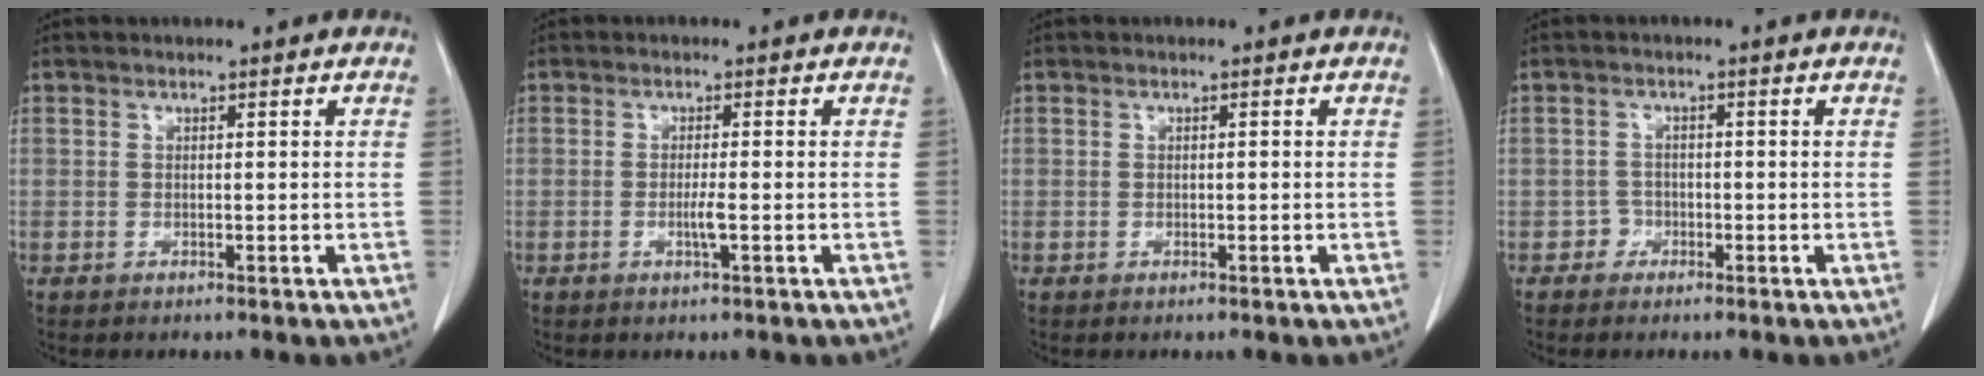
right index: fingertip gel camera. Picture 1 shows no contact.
{"total": 1.9, "force": [-0.5, -0.2, 1.9], "torque": [-0.040, -0.005, -0.011]}
{"total": 0.0}
{"total": 2.0, "force": [-1.0, 1.7, -0.4], "torque": [0.016, 0.012, -0.026]}